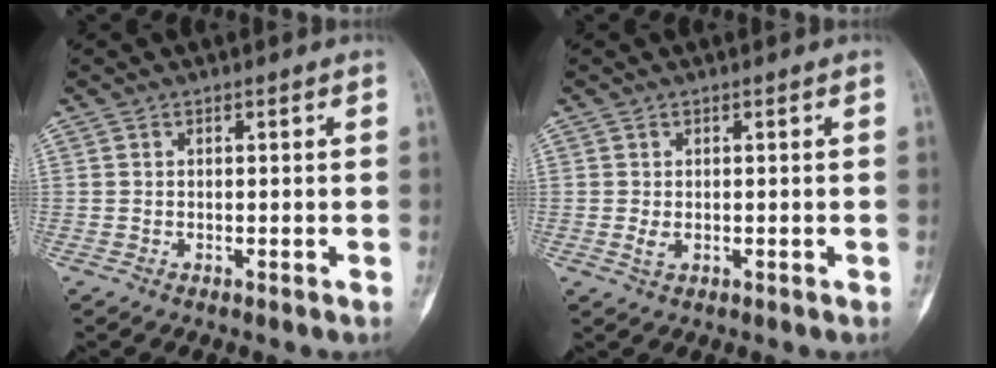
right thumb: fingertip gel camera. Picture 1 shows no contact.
{"total": 1.4, "force": [-0.1, 0.9, 1.0], "torque": [-0.023, -0.004, -0.002]}